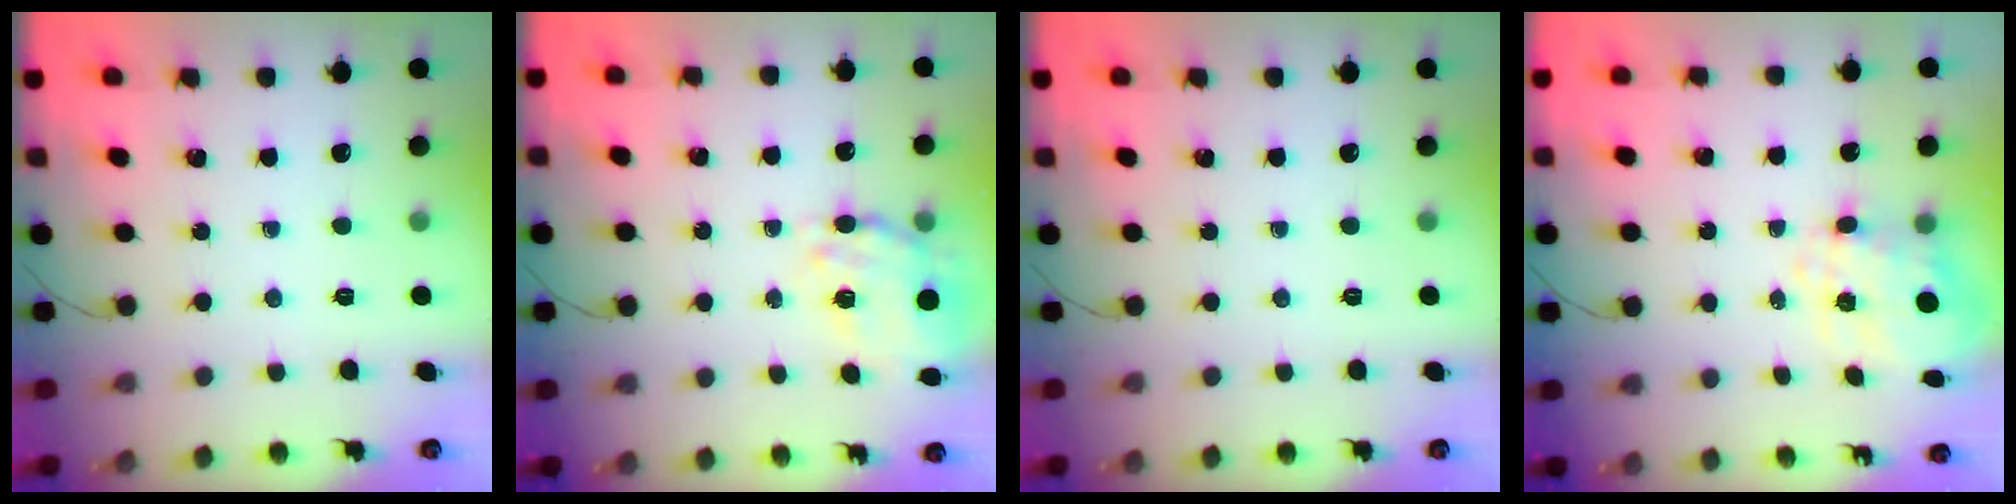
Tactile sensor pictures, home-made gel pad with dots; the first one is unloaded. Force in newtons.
{"total": 9.6, "press": 8.9, "slide": 3.8}
{"total": 0.0}
{"total": 10.3, "press": 10.2, "slide": 1.1}